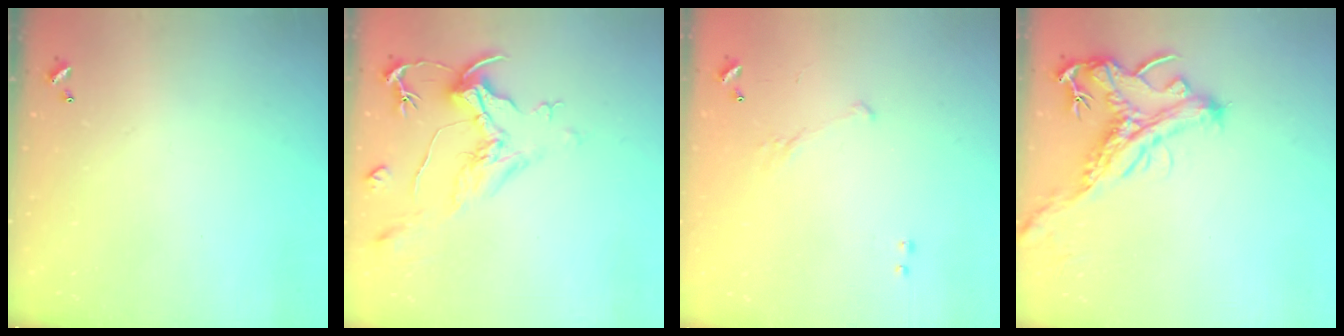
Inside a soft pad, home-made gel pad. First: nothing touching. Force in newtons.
{"total": 2.2, "press": 1.7, "slide": 1.4}
{"total": 5.8, "press": 5.8, "slide": 0.8}
{"total": 2.0, "press": 1.5, "slide": 1.3}